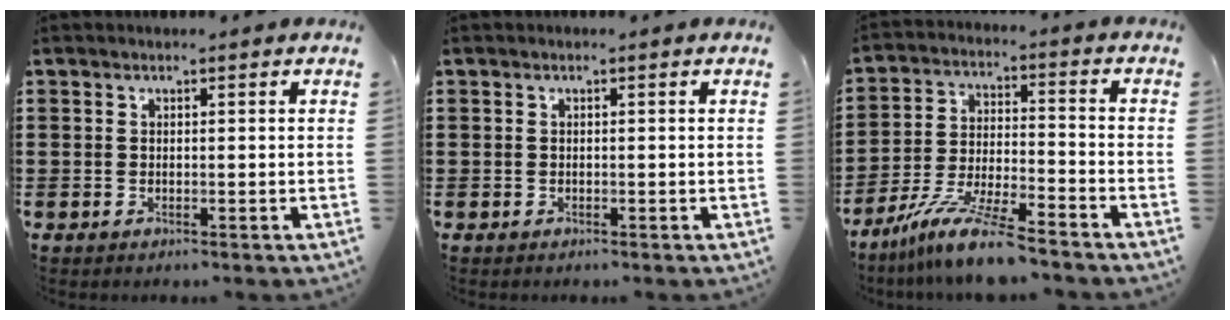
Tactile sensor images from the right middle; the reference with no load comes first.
{"total": 0.0}
{"total": 10.2, "force": [-8.6, 0.2, 5.4], "torque": [-0.114, 0.000, -0.172]}